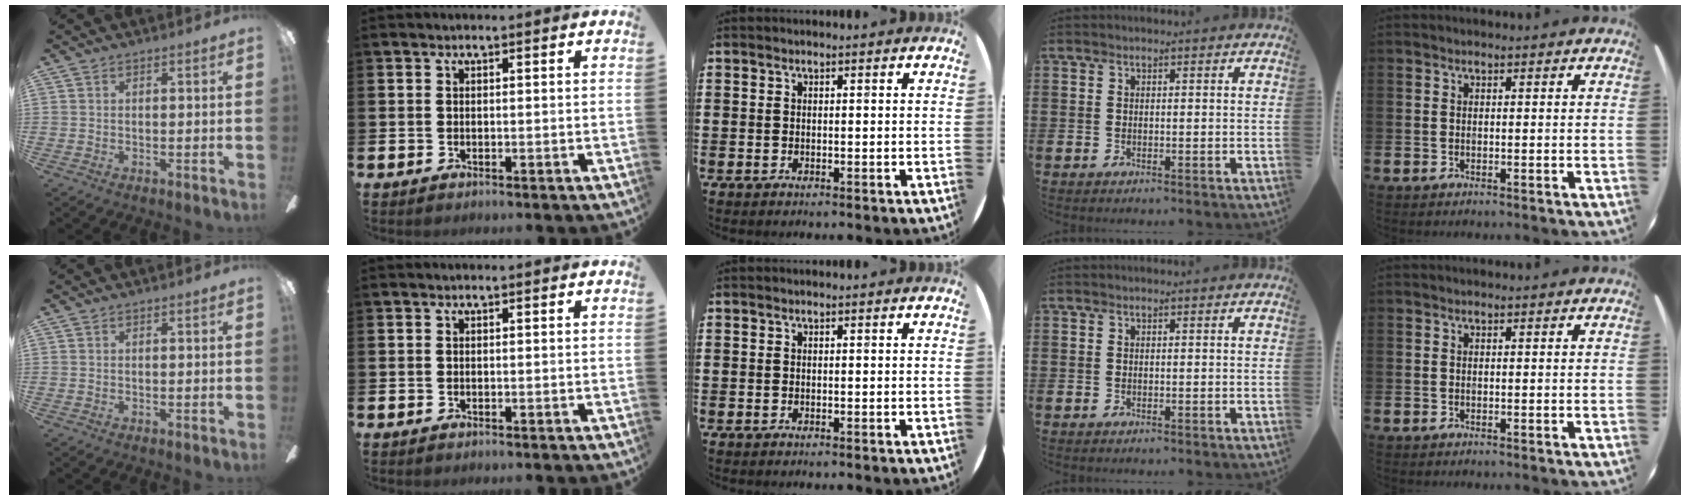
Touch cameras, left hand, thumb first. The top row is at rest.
{}